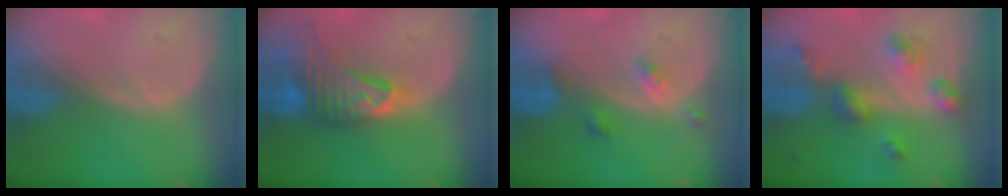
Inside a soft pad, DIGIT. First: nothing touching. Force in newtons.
{"total": 9.0, "press": 8.4, "slide": 3.2}
{"total": 2.9, "press": 2.9, "slide": 0.2}
{"total": 6.6, "press": 5.8, "slide": 3.2}